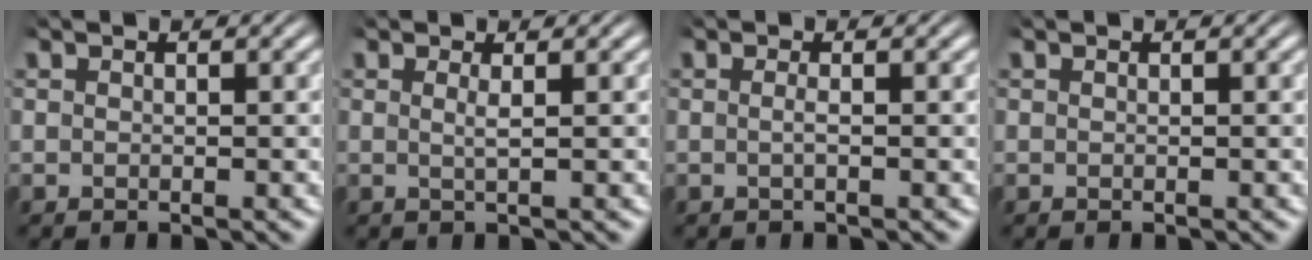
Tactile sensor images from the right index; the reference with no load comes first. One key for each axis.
{"total": 1.1, "fx": 0.3, "fy": -0.5, "fz": 0.9, "tx": -0.018, "ty": -0.007, "tz": 0.007}
{"total": 0.9, "fx": -0.5, "fy": -0.2, "fz": 0.7, "tx": -0.019, "ty": -0.005, "tz": -0.007}
{"total": 0.0}